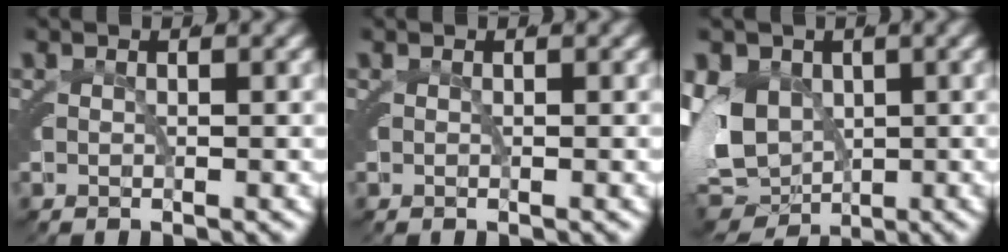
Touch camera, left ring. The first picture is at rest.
{"total": 0.0}
{"total": 11.6, "force": [-0.6, 9.9, 6.0], "torque": [-0.141, -0.040, 0.005]}